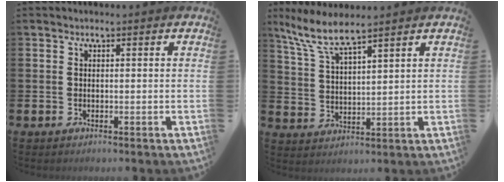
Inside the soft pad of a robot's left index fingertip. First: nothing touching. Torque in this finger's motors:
{"motor_torque": [0.01, -0.22, 0.63, 0.21]}